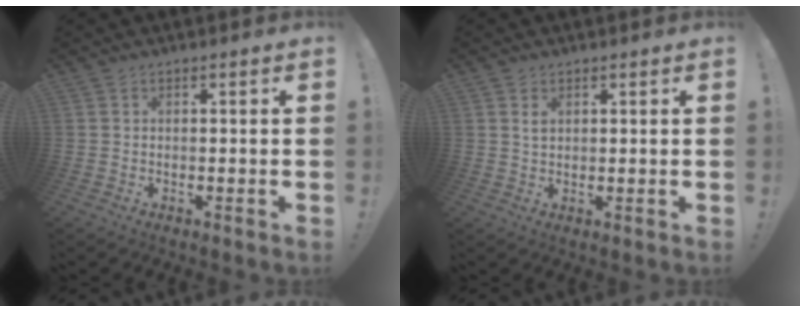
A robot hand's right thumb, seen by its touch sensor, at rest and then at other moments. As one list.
[{"total": 1.8, "force": [1.1, 1.1, 0.9], "torque": [-0.011, -0.002, 0.018]}]